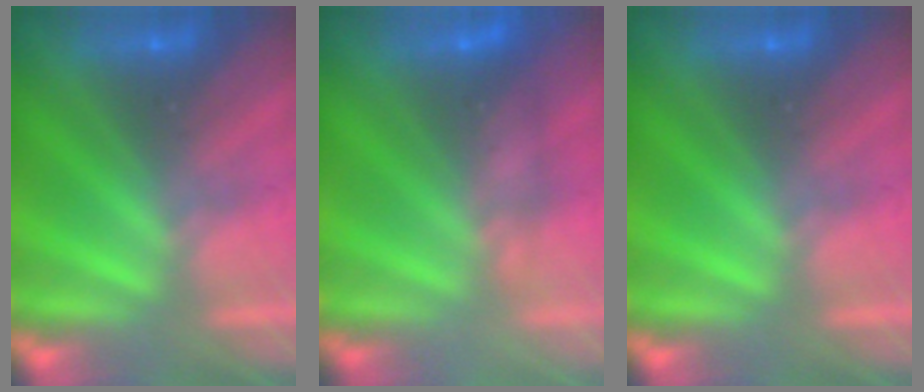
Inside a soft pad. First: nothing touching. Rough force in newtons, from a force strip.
{"total": 4.7}
{"total": 0.0}